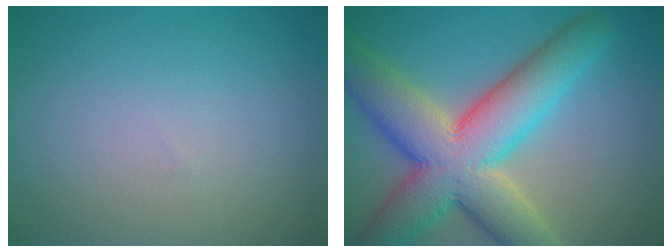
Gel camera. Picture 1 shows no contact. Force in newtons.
{"total": 11.9, "press": 11.9, "slide": 0.7}